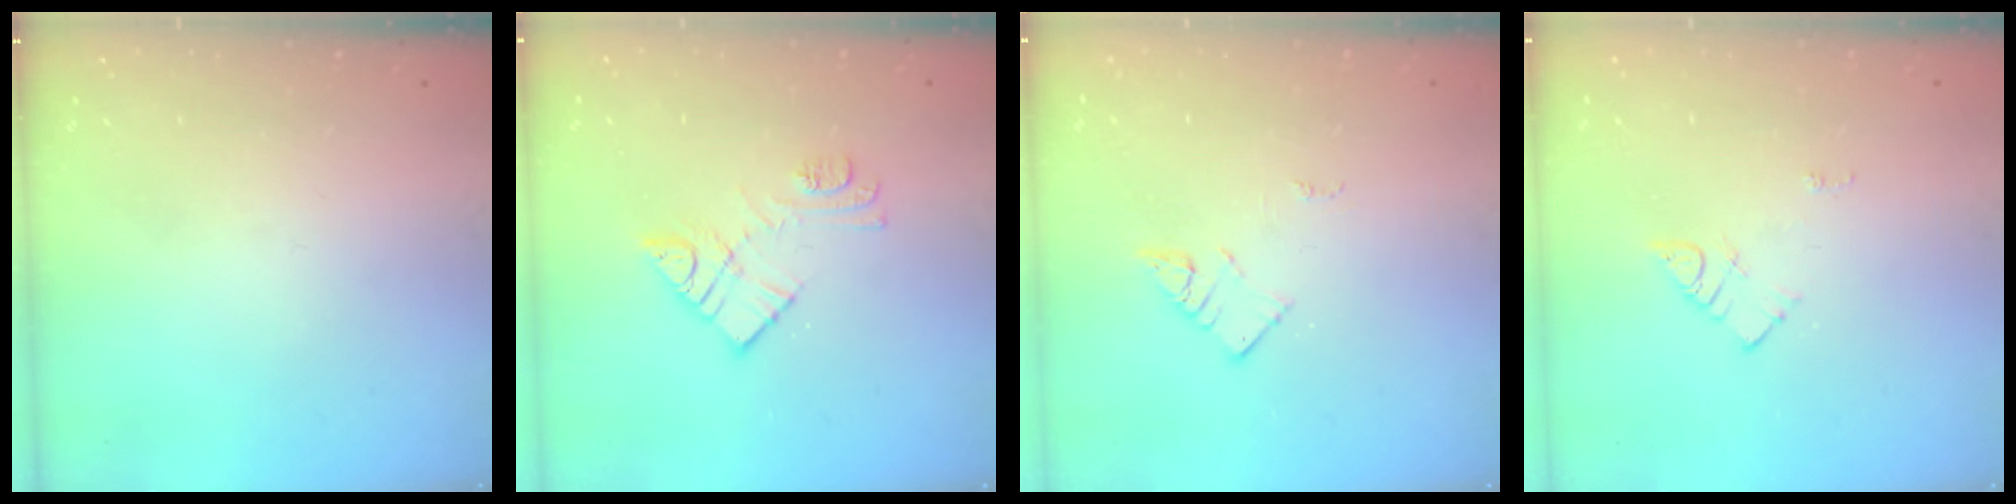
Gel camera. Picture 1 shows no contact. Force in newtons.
{"total": 11.2, "press": 11.2, "slide": 0.6}
{"total": 3.4, "press": 3.4, "slide": 0.2}
{"total": 5.0, "press": 4.9, "slide": 0.7}